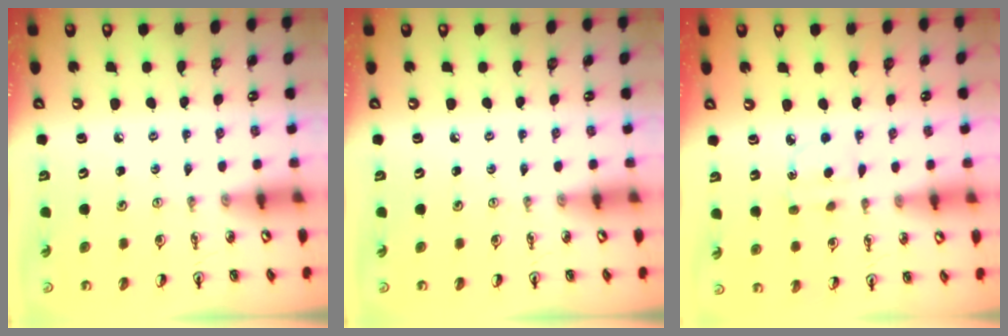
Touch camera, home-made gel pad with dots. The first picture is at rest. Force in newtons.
{"total": 0.0}
{"total": 4.6, "press": 4.5, "slide": 0.5}